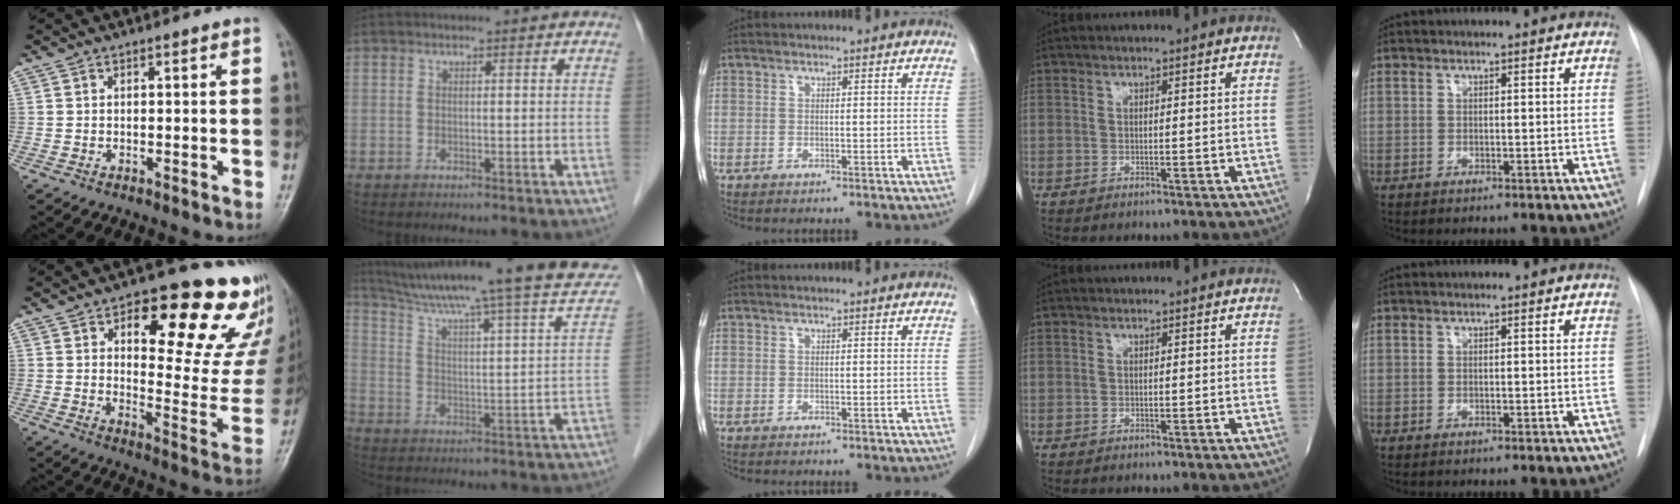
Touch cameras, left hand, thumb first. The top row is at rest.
{"thumb": {"total": 23.3, "force": [13.0, 9.2, 17.0], "torque": [-0.159, -0.062, 0.170]}, "index": {"total": 26.7, "force": [22.3, 1.3, 14.6], "torque": [-0.225, -0.023, 0.299]}}